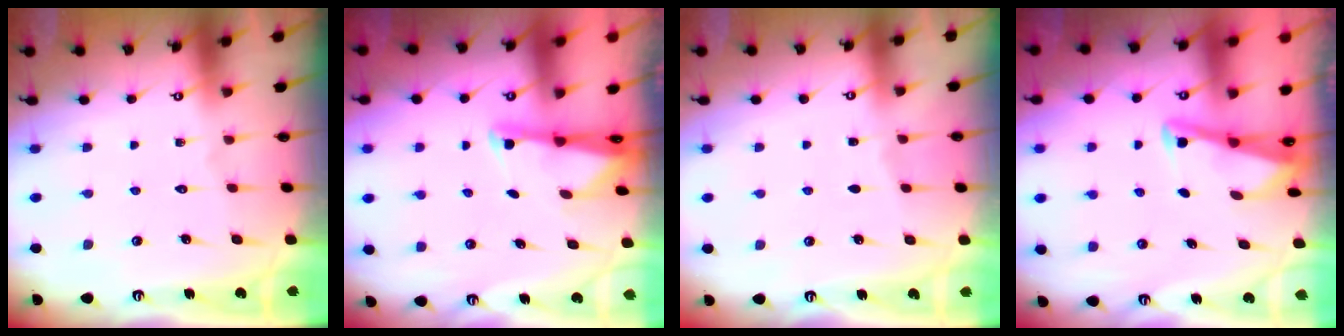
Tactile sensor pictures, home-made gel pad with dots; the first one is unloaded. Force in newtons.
{"total": 1.8, "press": 1.8, "slide": 0.4}
{"total": 2.5, "press": 2.5, "slide": 0.4}
{"total": 2.9, "press": 2.8, "slide": 0.4}